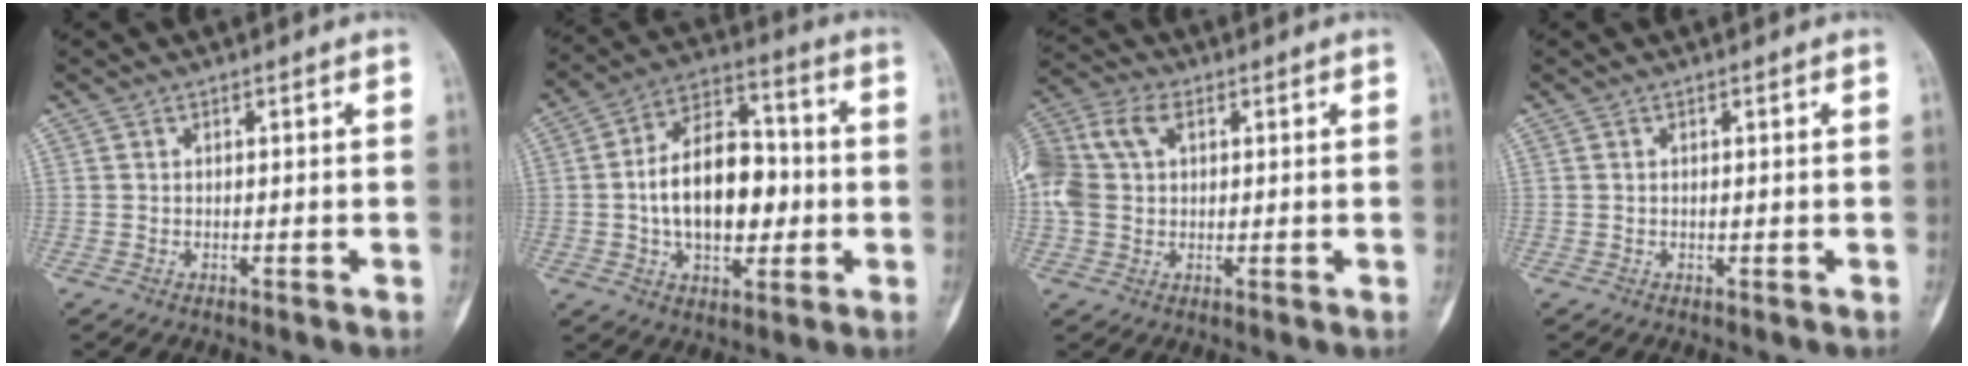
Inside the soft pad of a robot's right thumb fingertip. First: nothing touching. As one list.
[{"total": 16.9, "force": [-1.2, 10.3, 13.3], "torque": [-0.191, 0.031, -0.019]}, {"total": 13.2, "force": [3.4, 9.1, 9.0], "torque": [-0.218, 0.030, 0.063]}, {"total": 0.0}]